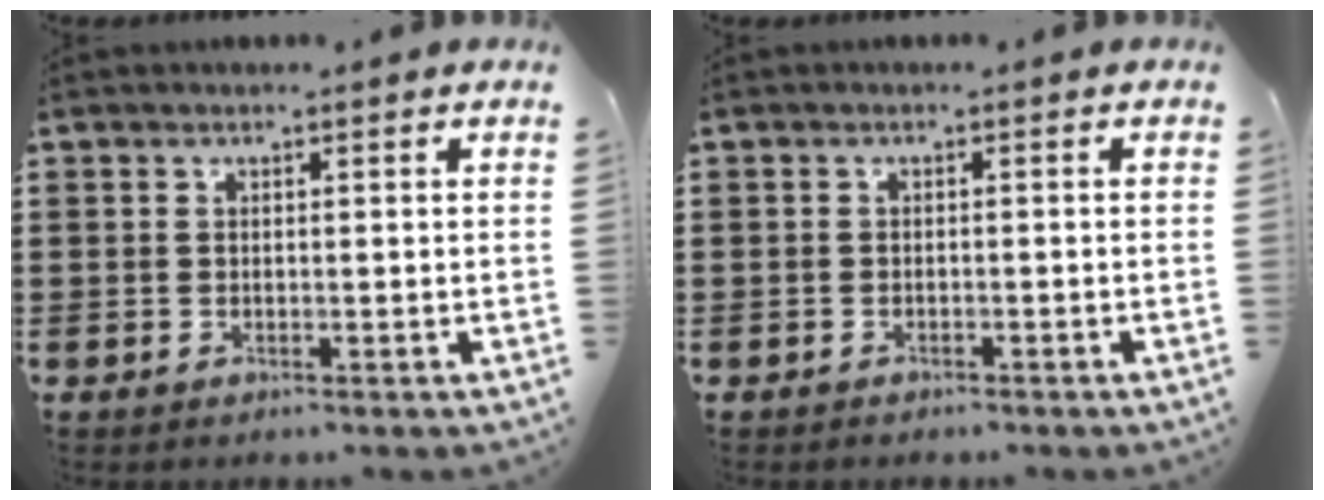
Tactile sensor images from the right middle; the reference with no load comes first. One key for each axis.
{"total": 0.8, "fx": -0.7, "fy": 0.2, "fz": 0.0, "tx": -0.001, "ty": 0.001, "tz": -0.017}